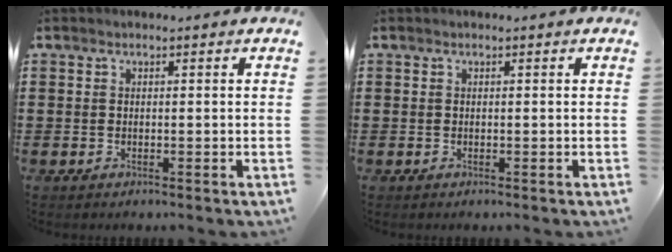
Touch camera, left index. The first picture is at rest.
{"total": 0.0}